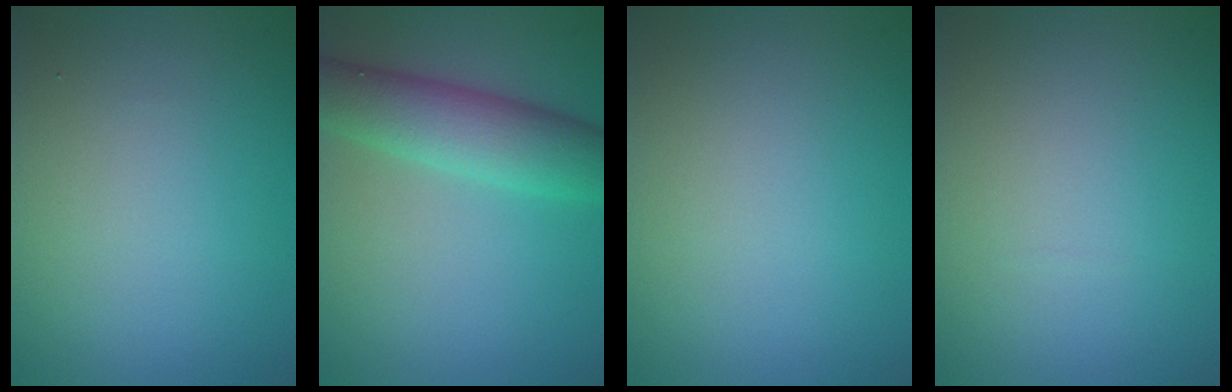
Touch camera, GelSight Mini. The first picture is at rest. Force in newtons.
{"total": 5.6, "press": 5.6, "slide": 0.1}
{"total": 0.0}
{"total": 0.0}